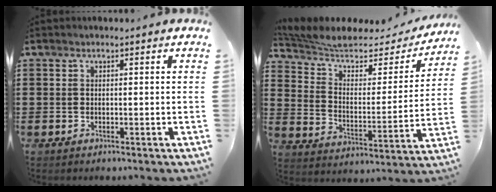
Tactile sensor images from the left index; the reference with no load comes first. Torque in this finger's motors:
{"motor_torque": [2.14, 0.00, 0.20, 0.05]}